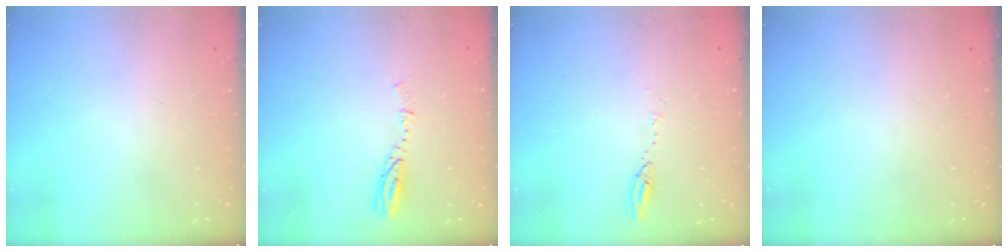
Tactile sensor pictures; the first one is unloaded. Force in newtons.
{"total": 3.9, "press": 3.9, "slide": 0.3}
{"total": 5.3, "press": 5.2, "slide": 0.5}
{"total": 0.0}